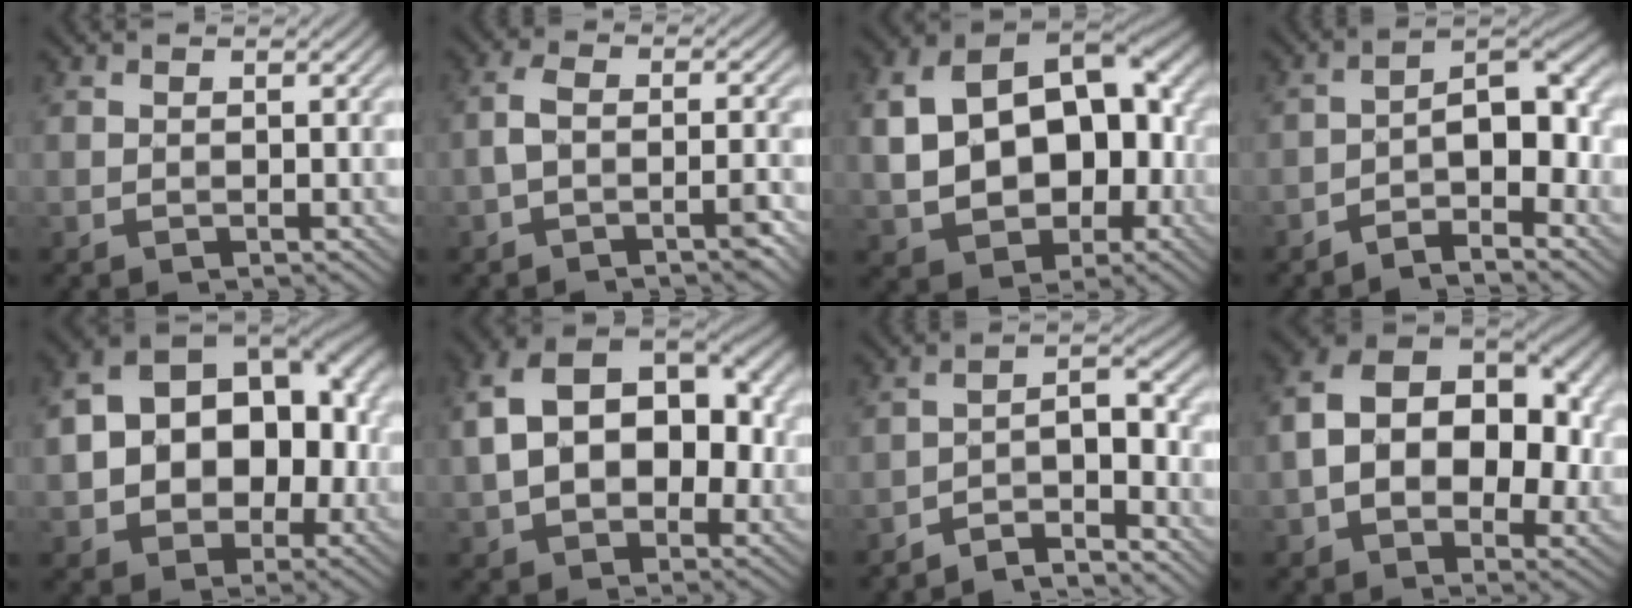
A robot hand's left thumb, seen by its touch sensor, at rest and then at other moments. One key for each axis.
{"total": 4.3, "fx": -2.1, "fy": 1.4, "fz": 3.5, "tx": -0.070, "ty": 0.006, "tz": -0.045}
{"total": 15.1, "fx": -0.1, "fy": 10.2, "fz": 11.1, "tx": -0.199, "ty": -0.006, "tz": 0.006}
{"total": 6.8, "fx": -3.6, "fy": 2.2, "fz": 5.3, "tx": -0.071, "ty": 0.018, "tz": -0.067}
{"total": 15.1, "fx": 0.5, "fy": 10.7, "fz": 10.6, "tx": -0.160, "ty": -0.011, "tz": 0.021}
{"total": 13.4, "fx": 1.5, "fy": 9.0, "fz": 9.8, "tx": -0.172, "ty": 0.010, "tz": 0.026}
{"total": 5.6, "fx": -4.7, "fy": 1.1, "fz": 2.8, "tx": -0.042, "ty": 0.011, "tz": -0.087}
{"total": 14.4, "fx": 0.4, "fy": 9.6, "fz": 10.7, "tx": -0.173, "ty": 0.004, "tz": 0.010}